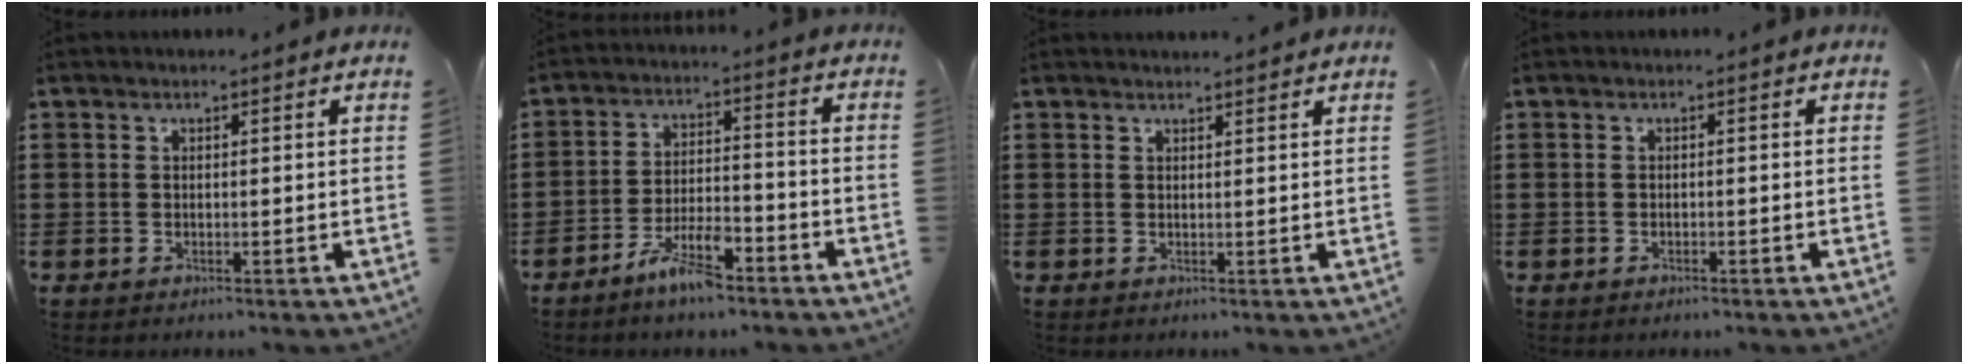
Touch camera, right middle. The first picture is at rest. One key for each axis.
{"total": 6.7, "fx": -4.9, "fy": 1.7, "fz": 4.2, "tx": -0.086, "ty": 0.005, "tz": -0.093}
{"total": 1.0, "fx": 1.0, "fy": 0.0, "fz": 0.2, "tx": 0.003, "ty": -0.005, "tz": 0.017}
{"total": 0.6, "fx": -0.5, "fy": 0.1, "fz": 0.2, "tx": -0.006, "ty": -0.002, "tz": -0.010}